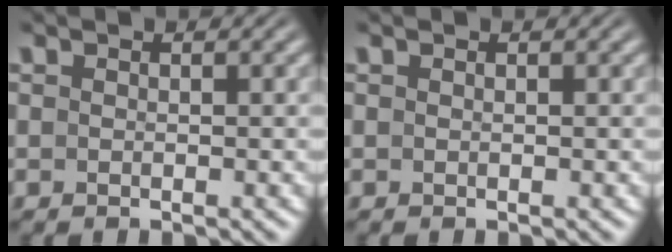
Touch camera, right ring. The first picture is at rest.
{"total": 0.0}